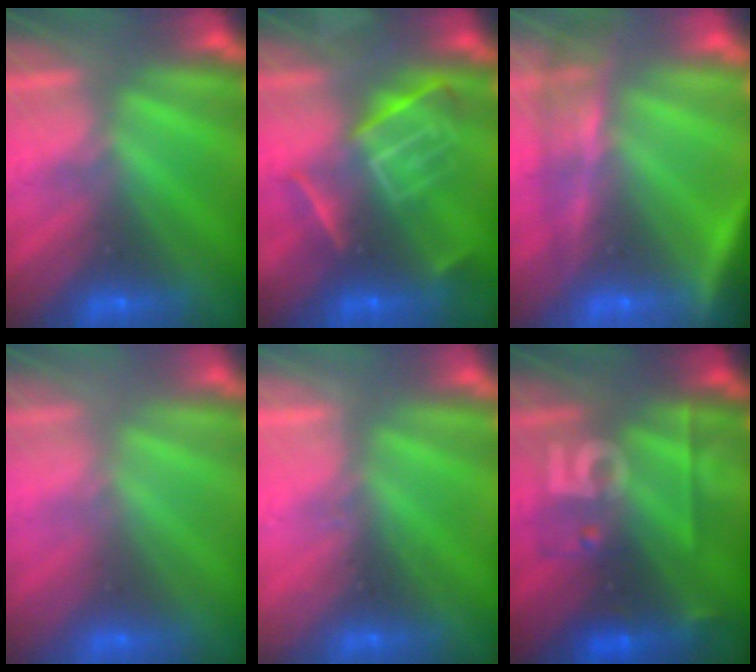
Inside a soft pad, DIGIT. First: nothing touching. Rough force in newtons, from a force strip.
{"total": 8.8}
{"total": 7.6}
{"total": 2.9}
{"total": 2.3}
{"total": 2.4}